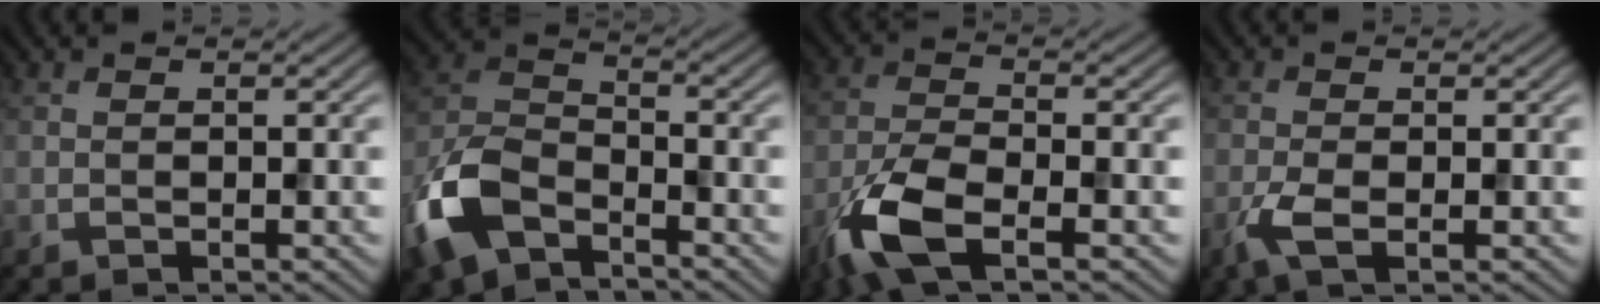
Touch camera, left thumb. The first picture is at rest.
{"total": 10.3, "force": [-6.1, 5.3, 6.3], "torque": [-0.151, -0.009, -0.139]}
{"total": 8.1, "force": [-4.3, 2.8, 6.3], "torque": [-0.142, -0.006, -0.100]}
{"total": 3.4, "force": [-1.5, 1.1, 2.9], "torque": [-0.069, -0.004, -0.034]}